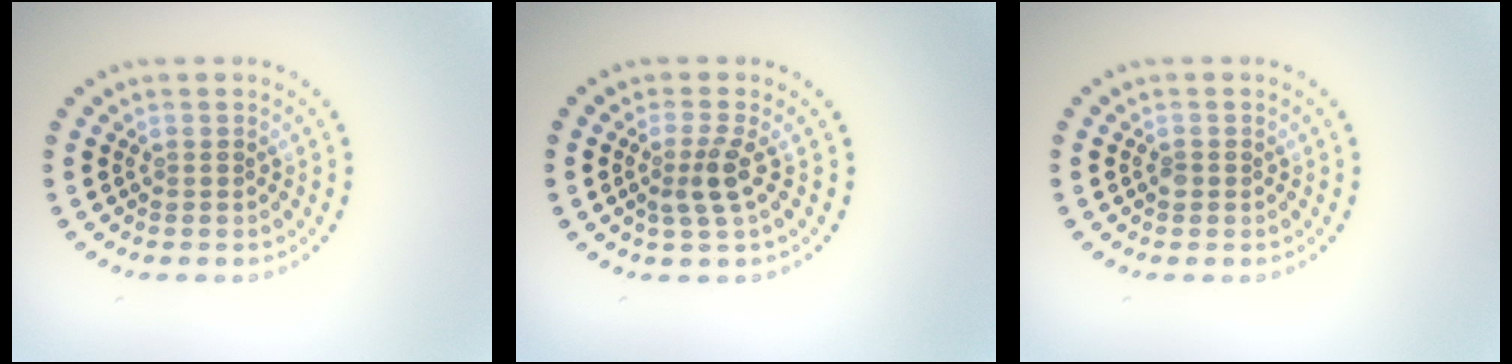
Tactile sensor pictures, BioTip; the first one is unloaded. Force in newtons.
{"total": 2.4, "press": 1.8, "slide": 1.5}
{"total": 0.7, "press": 0.6, "slide": 0.2}